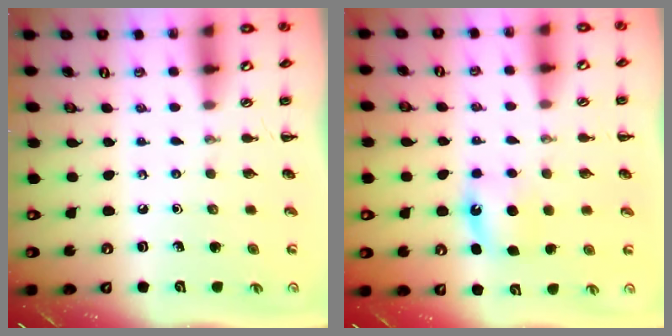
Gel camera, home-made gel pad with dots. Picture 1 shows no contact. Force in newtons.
{"total": 5.7, "press": 5.4, "slide": 1.9}